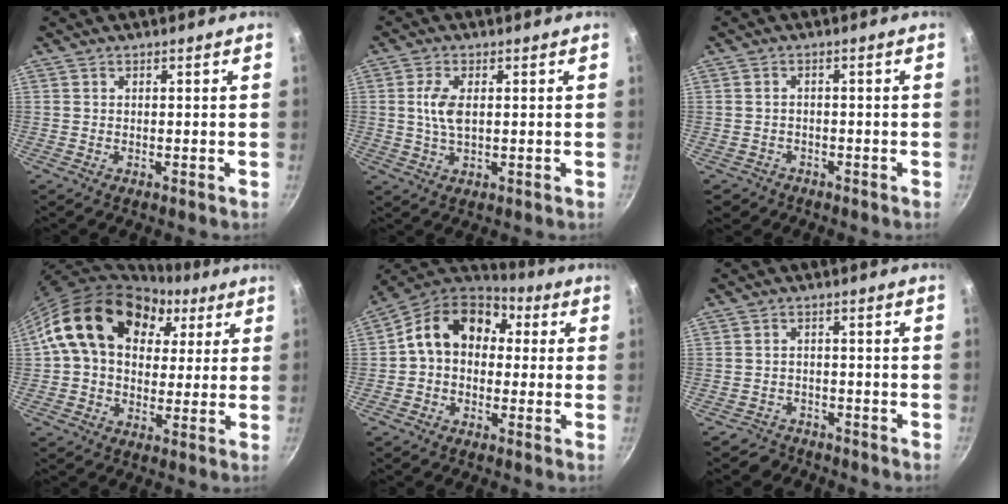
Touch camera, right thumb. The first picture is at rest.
{"total": 5.1, "force": [0.7, 2.4, 4.5], "torque": [-0.092, 0.002, 0.013]}
{"total": 3.3, "force": [-1.7, 2.7, 0.7], "torque": [-0.006, 0.025, -0.020]}
{"total": 18.7, "force": [6.6, 13.3, 11.3], "torque": [-0.167, 0.012, 0.100]}
{"total": 13.9, "force": [2.1, 10.6, 8.8], "torque": [-0.113, 0.035, 0.012]}
{"total": 3.9, "force": [-3.1, 2.4, -0.3], "torque": [0.020, 0.045, -0.051]}